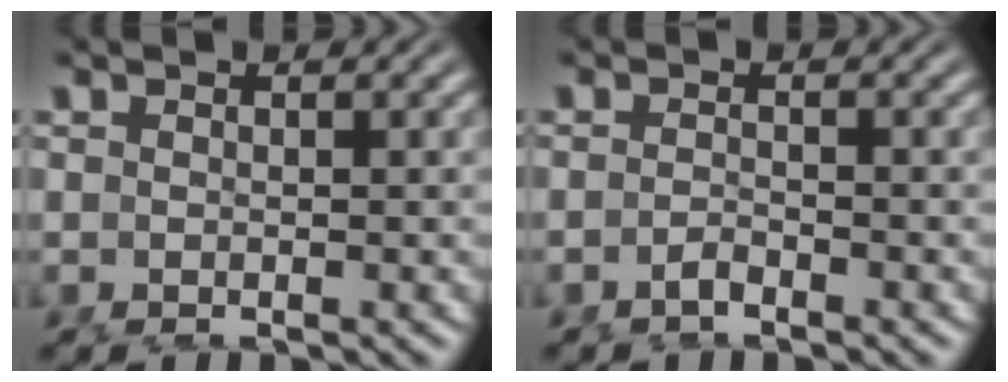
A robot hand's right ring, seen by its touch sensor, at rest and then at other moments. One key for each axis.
{"total": 1.0, "fx": -1.0, "fy": -0.4, "fz": 0.1, "tx": 0.001, "ty": 0.001, "tz": -0.018}